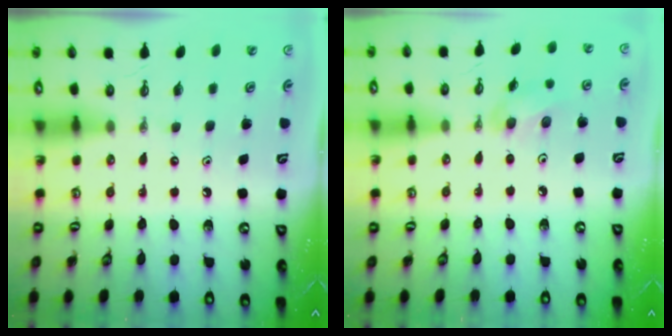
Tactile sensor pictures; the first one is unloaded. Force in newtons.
{"total": 5.9, "press": 5.5, "slide": 2.1}